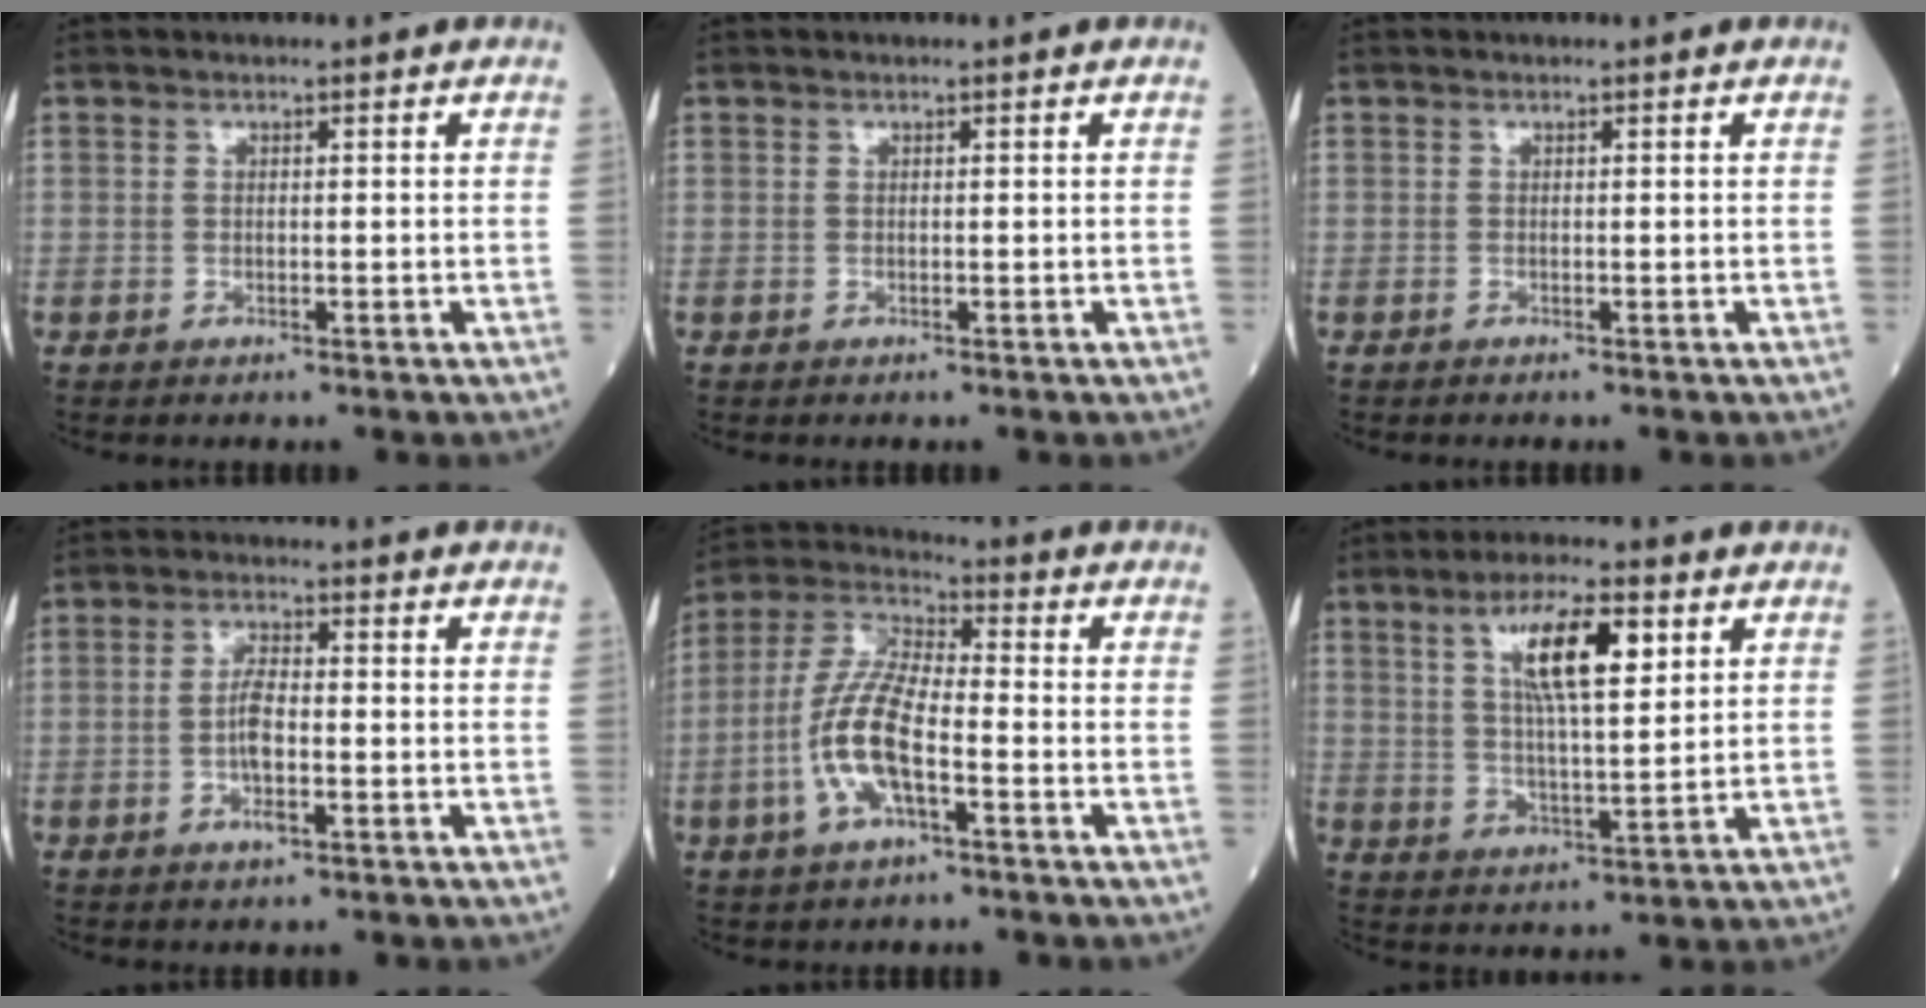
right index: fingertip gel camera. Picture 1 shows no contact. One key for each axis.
{"total": 0.0}
{"total": 0.0}
{"total": 4.7, "fx": -1.2, "fy": 1.2, "fz": 4.4, "tx": -0.091, "ty": 0.002, "tz": -0.022}
{"total": 11.3, "fx": -3.2, "fy": 3.2, "fz": 10.4, "tx": -0.226, "ty": 0.006, "tz": -0.065}
{"total": 10.2, "fx": 4.0, "fy": 2.1, "fz": 9.1, "tx": -0.164, "ty": 0.007, "tz": 0.073}